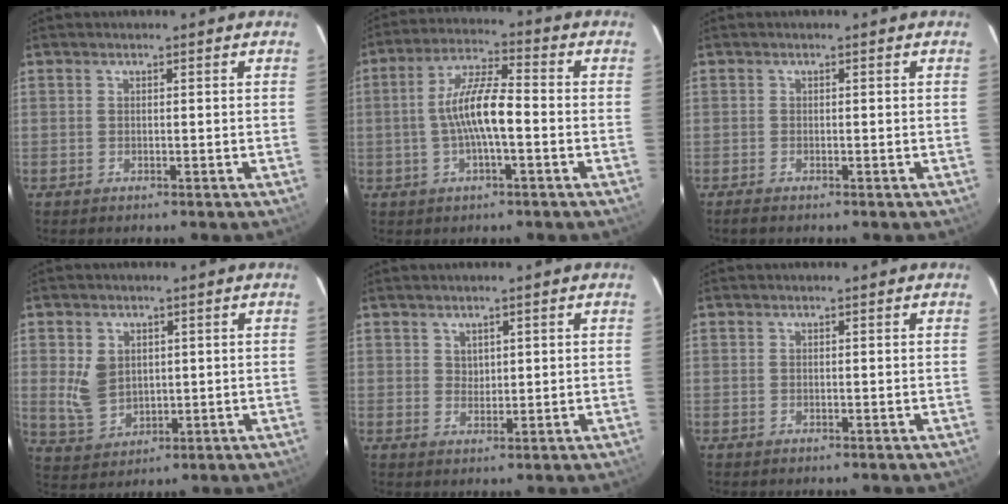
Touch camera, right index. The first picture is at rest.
{"total": 9.3, "force": [-1.7, 1.9, 8.9], "torque": [-0.178, 0.010, -0.032]}
{"total": 1.2, "force": [-1.0, 0.2, 0.5], "torque": [-0.013, -0.004, -0.019]}
{"total": 7.5, "force": [1.2, 5.8, 4.5], "torque": [-0.095, -0.002, 0.040]}
{"total": 1.9, "force": [1.1, 1.4, 0.5], "torque": [-0.004, 0.003, 0.023]}
{"total": 0.0}